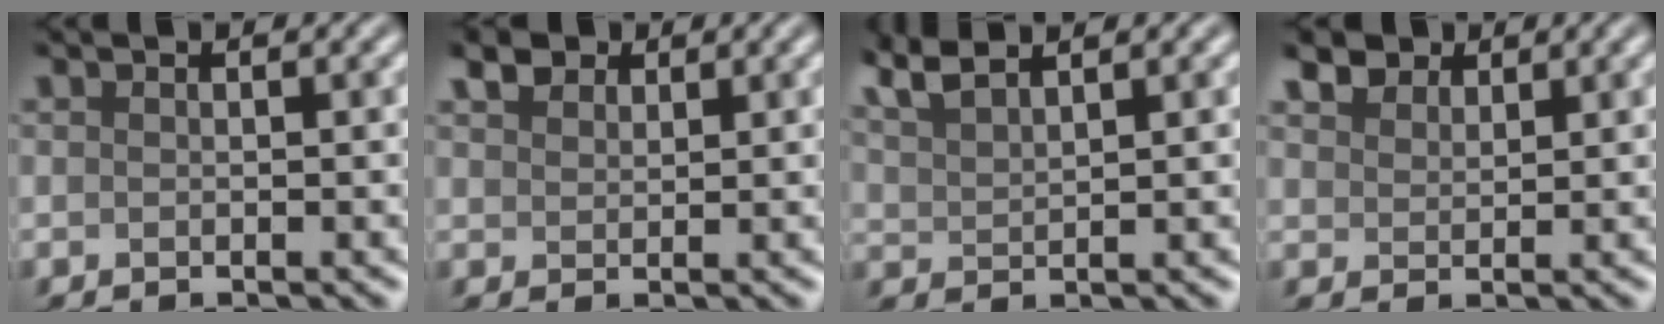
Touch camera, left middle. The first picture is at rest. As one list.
[{"total": 2.3, "force": [1.7, 1.3, 0.8], "torque": [-0.023, 0.006, 0.033]}, {"total": 3.3, "force": [2.8, 0.7, 1.6], "torque": [-0.039, 0.012, 0.058]}, {"total": 3.7, "force": [2.9, 1.9, 1.3], "torque": [-0.039, 0.000, 0.055]}]